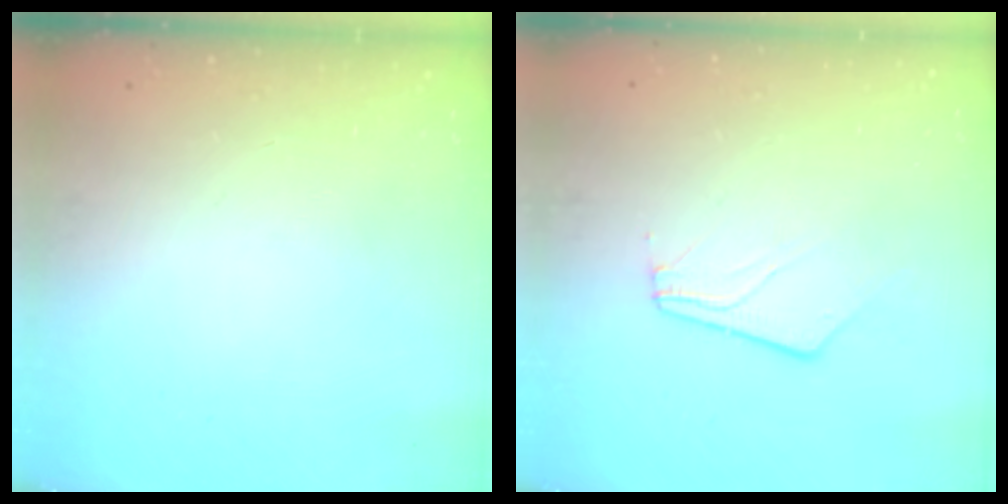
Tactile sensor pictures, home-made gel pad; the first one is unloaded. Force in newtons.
{"total": 4.9, "press": 4.9, "slide": 0.7}